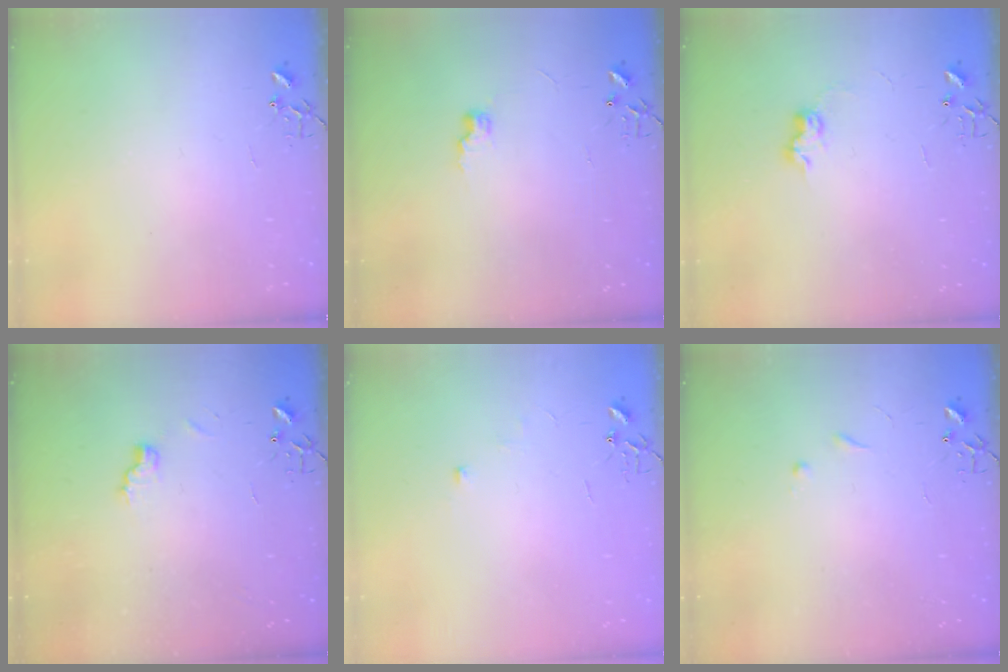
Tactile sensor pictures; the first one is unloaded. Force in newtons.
{"total": 7.0, "press": 7.0, "slide": 0.6}
{"total": 7.4, "press": 7.4, "slide": 0.4}
{"total": 6.7, "press": 6.6, "slide": 0.7}
{"total": 5.4, "press": 5.3, "slide": 0.7}
{"total": 5.3, "press": 5.2, "slide": 0.7}